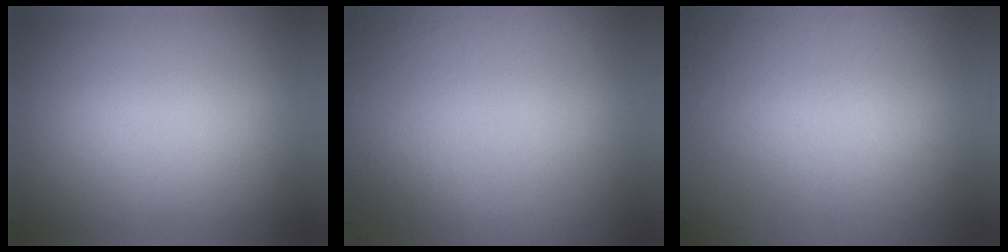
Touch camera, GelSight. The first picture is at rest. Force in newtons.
{"total": 8.4}
{"total": 6.0}